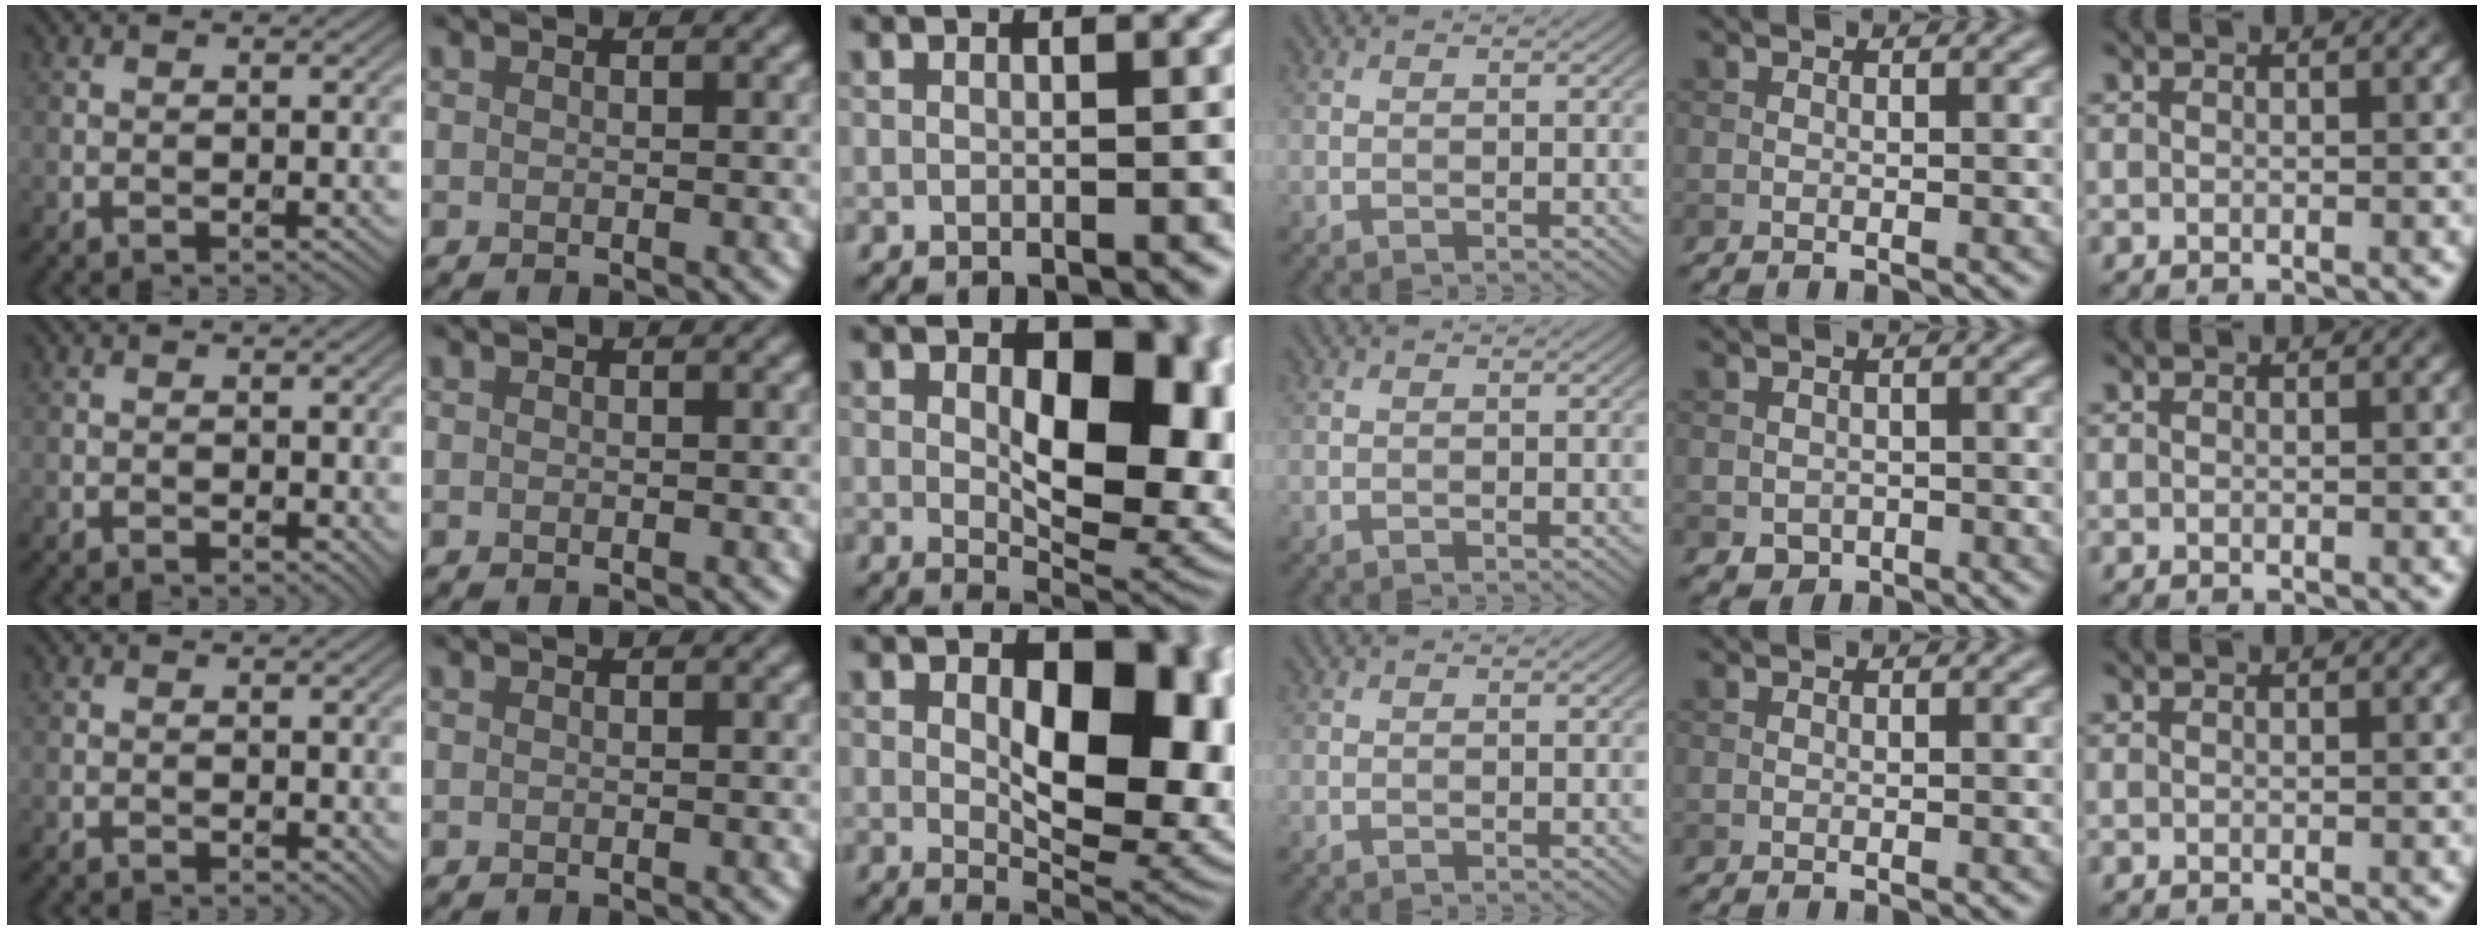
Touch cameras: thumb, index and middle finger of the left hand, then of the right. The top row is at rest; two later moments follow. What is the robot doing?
{"motion": "unscrew", "object": "dispenser bottle"}